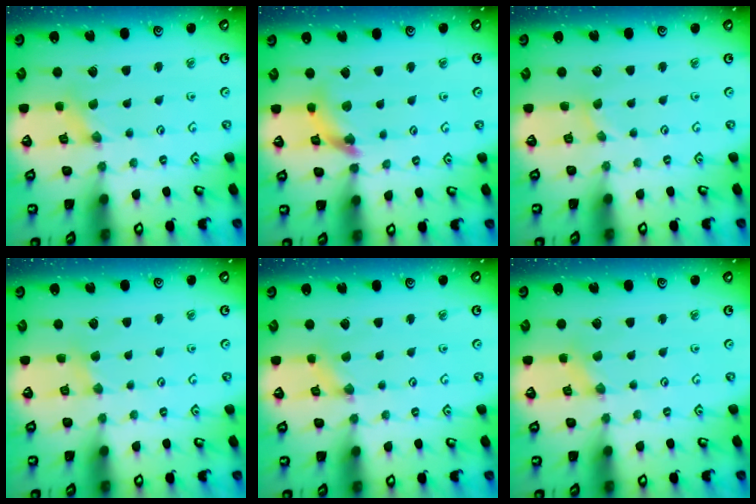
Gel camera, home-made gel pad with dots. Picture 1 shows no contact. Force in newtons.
{"total": 10.5, "press": 10.5, "slide": 1.1}
{"total": 0.6, "press": 0.5, "slide": 0.1}
{"total": 3.3, "press": 3.2, "slide": 0.7}
{"total": 0.8, "press": 0.7, "slide": 0.2}
{"total": 0.7, "press": 0.7, "slide": 0.2}